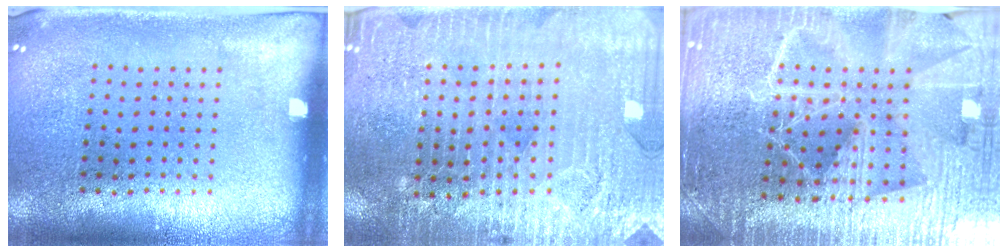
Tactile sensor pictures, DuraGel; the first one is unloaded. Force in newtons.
{"total": 3.3, "press": 3.1, "slide": 1.2}
{"total": 4.9, "press": 4.5, "slide": 2.0}